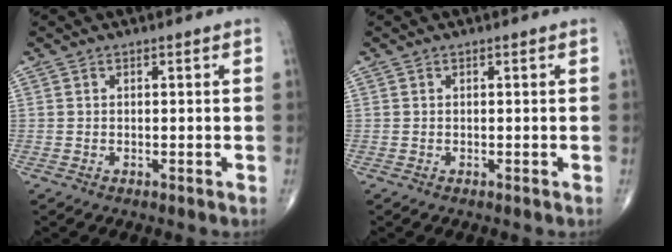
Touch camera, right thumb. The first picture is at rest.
{"total": 0.0}